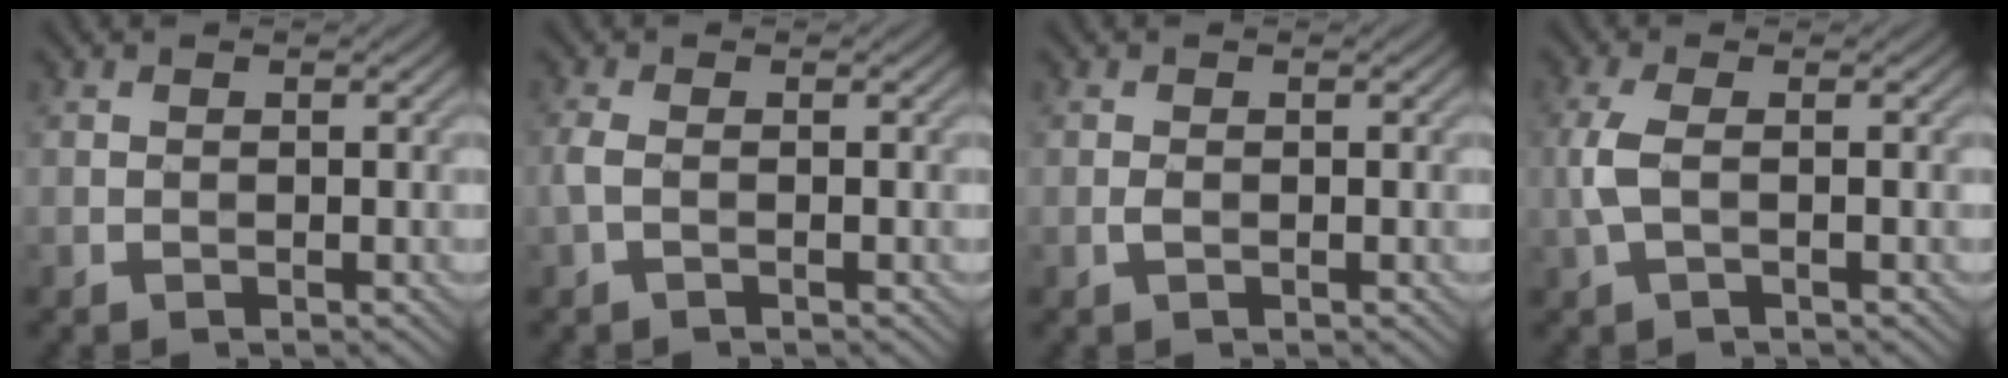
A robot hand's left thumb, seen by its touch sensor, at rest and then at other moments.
{"total": 1.7, "force": [-0.4, 0.5, 1.6], "torque": [-0.042, 0.003, -0.013]}
{"total": 0.8, "force": [-0.2, 0.2, 0.7], "torque": [-0.018, 0.000, -0.005]}
{"total": 3.4, "force": [-0.2, 1.0, 3.2], "torque": [-0.084, 0.004, -0.008]}